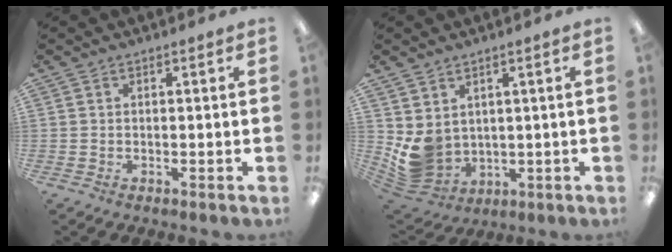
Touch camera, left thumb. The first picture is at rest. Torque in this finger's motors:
{"motor_torque": [1.22, 1.27, 0.56, -0.68, 0.07]}